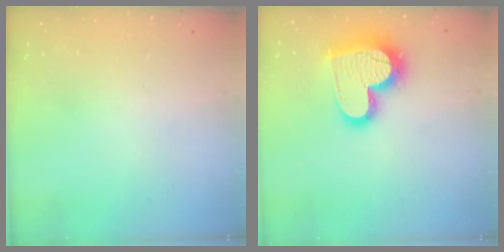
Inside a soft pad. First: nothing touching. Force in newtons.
{"total": 18.4, "press": 18.4, "slide": 1.4}